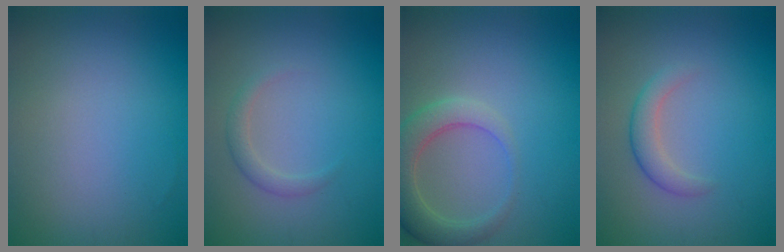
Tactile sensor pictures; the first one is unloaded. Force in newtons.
{"total": 1.6, "press": 1.6, "slide": 0.1}
{"total": 4.3, "press": 4.2, "slide": 0.6}
{"total": 2.3, "press": 2.3, "slide": 0.1}